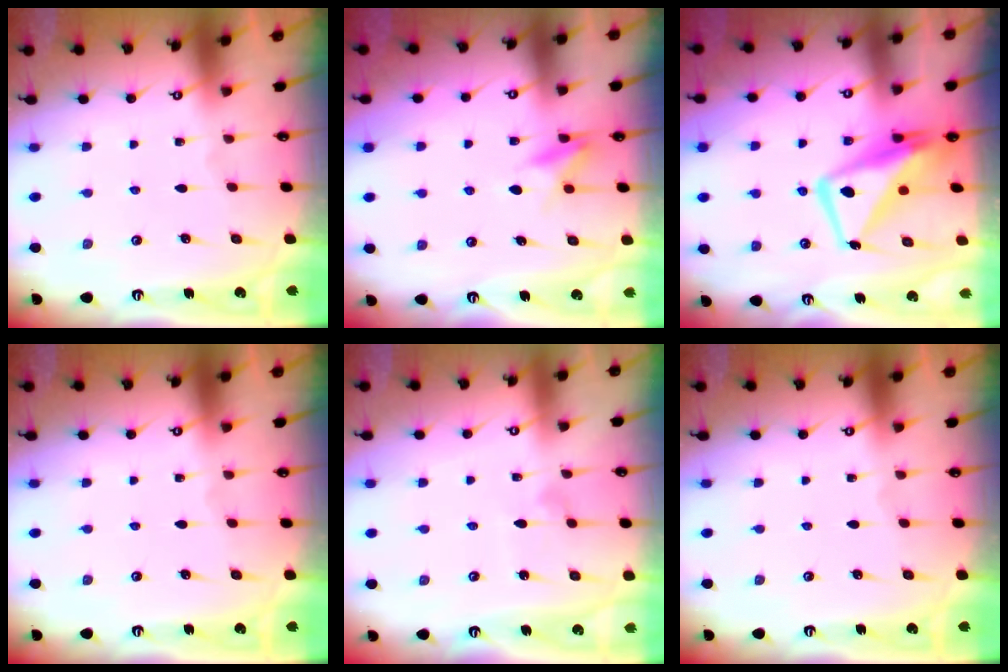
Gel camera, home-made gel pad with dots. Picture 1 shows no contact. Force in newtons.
{"total": 8.7, "press": 8.6, "slide": 1.2}
{"total": 12.9, "press": 12.8, "slide": 1.4}
{"total": 0.0}
{"total": 5.8, "press": 5.8, "slide": 0.5}
{"total": 0.0}